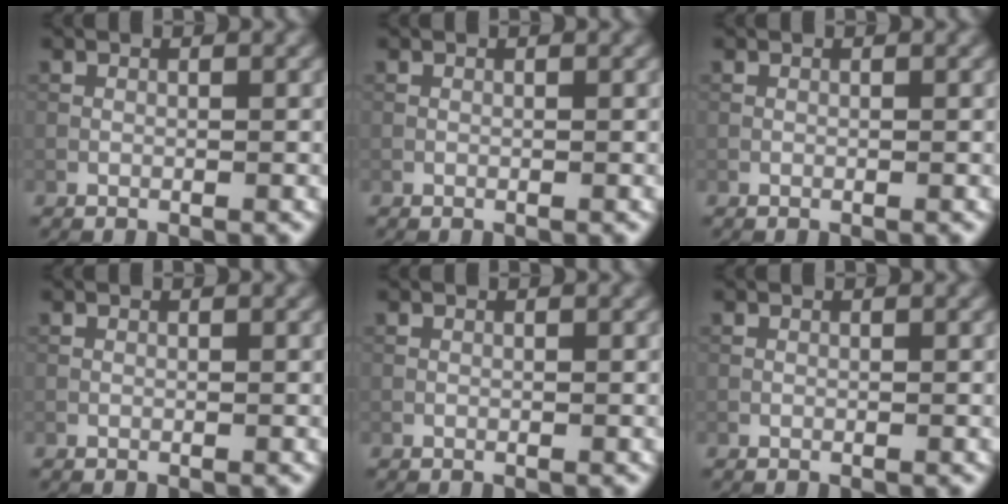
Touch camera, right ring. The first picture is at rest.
{"total": 0.0}
{"total": 0.0}
{"total": 0.0}
{"total": 0.0}
{"total": 0.0}